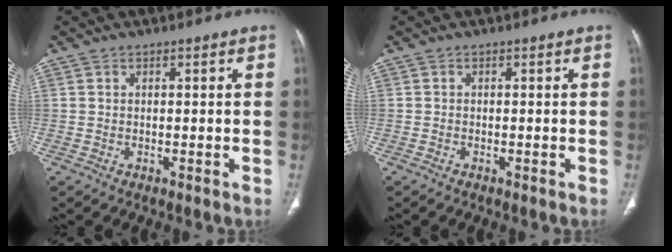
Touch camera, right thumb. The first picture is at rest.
{"total": 0.0}